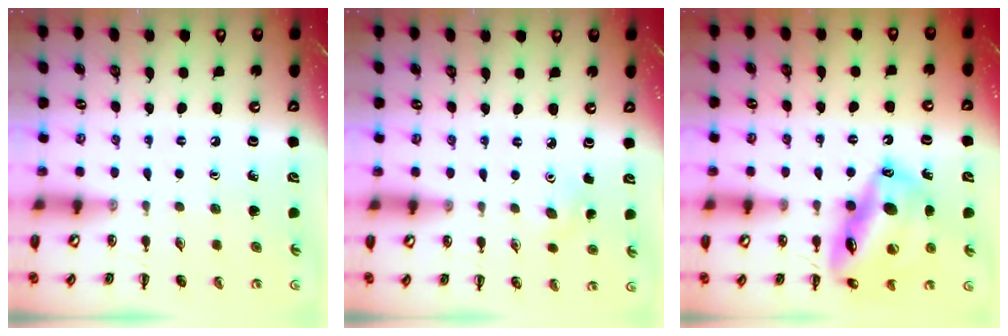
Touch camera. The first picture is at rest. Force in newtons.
{"total": 2.9, "press": 2.8, "slide": 0.8}
{"total": 19.1, "press": 18.5, "slide": 4.6}